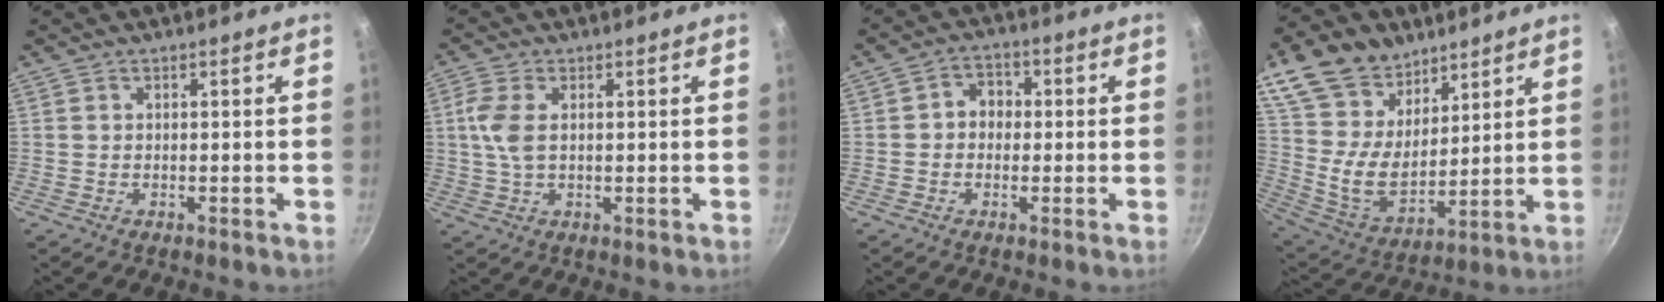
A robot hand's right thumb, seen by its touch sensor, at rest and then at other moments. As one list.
[{"total": 5.5, "force": [1.1, 2.9, 4.6], "torque": [-0.103, 0.007, 0.020]}, {"total": 4.5, "force": [-0.1, 3.8, 2.3], "torque": [-0.007, 0.012, -0.009]}, {"total": 19.6, "force": [11.8, 12.5, 9.5], "torque": [-0.162, -0.055, 0.225]}]